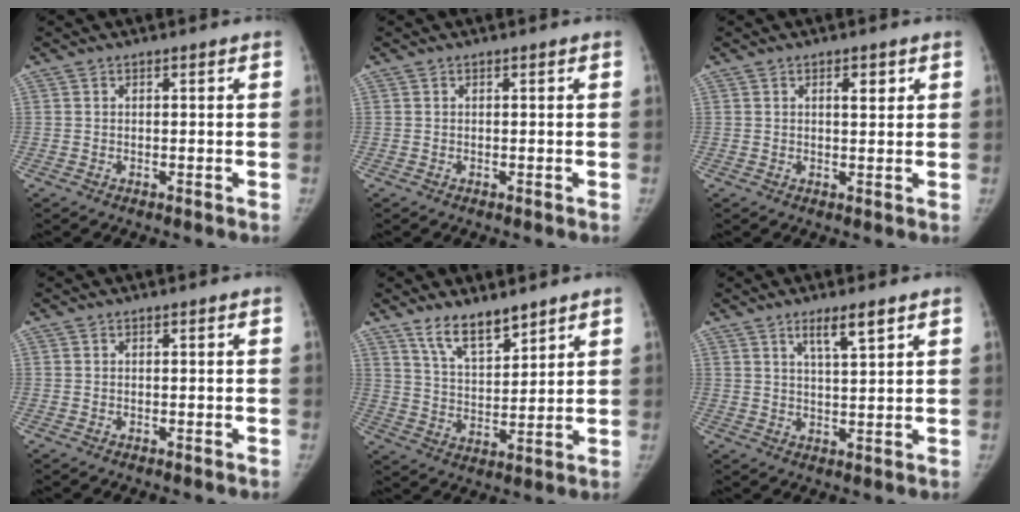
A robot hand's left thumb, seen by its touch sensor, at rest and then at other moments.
{"total": 0.0}
{"total": 2.5, "force": [1.1, 1.1, 1.9], "torque": [-0.019, -0.004, 0.017]}
{"total": 0.0}
{"total": 8.8, "force": [6.8, 3.1, 4.7], "torque": [-0.059, -0.050, 0.131]}
{"total": 5.2, "force": [3.3, 0.8, 3.9], "torque": [-0.065, -0.022, 0.060]}